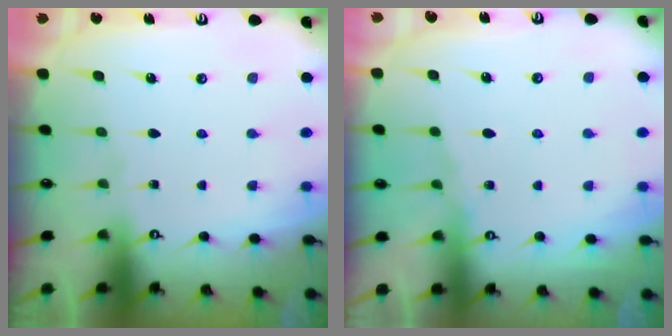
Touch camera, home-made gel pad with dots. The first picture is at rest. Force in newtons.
{"total": 5.4, "press": 5.4, "slide": 0.7}